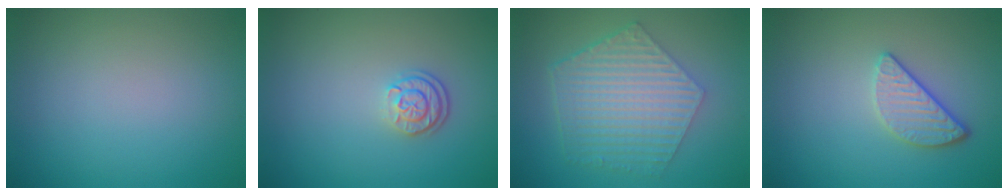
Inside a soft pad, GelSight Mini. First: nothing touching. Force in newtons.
{"total": 2.4, "press": 1.9, "slide": 1.5}
{"total": 6.6, "press": 4.7, "slide": 4.6}
{"total": 2.6, "press": 2.3, "slide": 1.3}